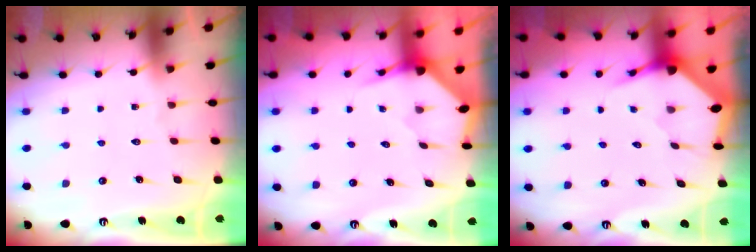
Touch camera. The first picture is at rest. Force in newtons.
{"total": 3.2, "press": 3.2, "slide": 0.3}
{"total": 3.6, "press": 3.5, "slide": 0.5}